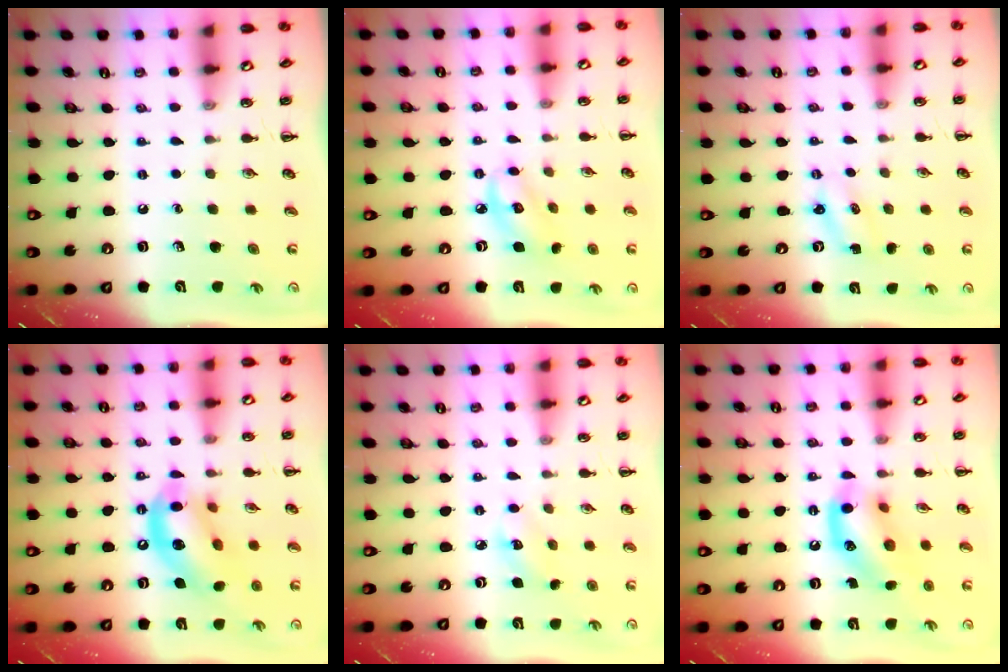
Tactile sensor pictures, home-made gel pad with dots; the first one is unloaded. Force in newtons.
{"total": 6.7, "press": 6.7, "slide": 0.3}
{"total": 1.4, "press": 1.3, "slide": 0.3}
{"total": 13.5, "press": 13.1, "slide": 3.5}
{"total": 3.7, "press": 3.6, "slide": 0.7}
{"total": 13.6, "press": 13.3, "slide": 3.2}